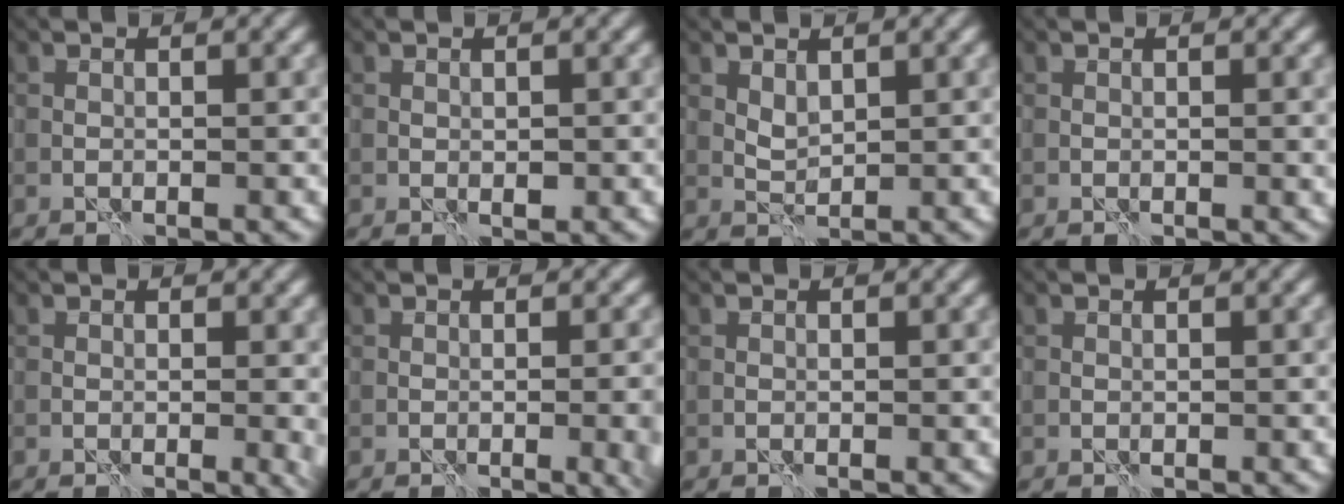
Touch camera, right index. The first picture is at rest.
{"total": 0.6, "force": [0.0, 0.4, 0.5], "torque": [-0.006, -0.001, 0.000]}
{"total": 1.4, "force": [0.7, 0.8, 0.9], "torque": [-0.022, -0.003, 0.018]}
{"total": 0.7, "force": [0.0, 0.1, 0.7], "torque": [-0.008, -0.002, 0.000]}
{"total": 1.8, "force": [-0.1, 0.4, 1.7], "torque": [-0.021, -0.004, -0.003]}
{"total": 4.3, "force": [-0.9, 1.4, 3.9], "torque": [-0.041, -0.004, -0.008]}
{"total": 0.0}
{"total": 0.0}